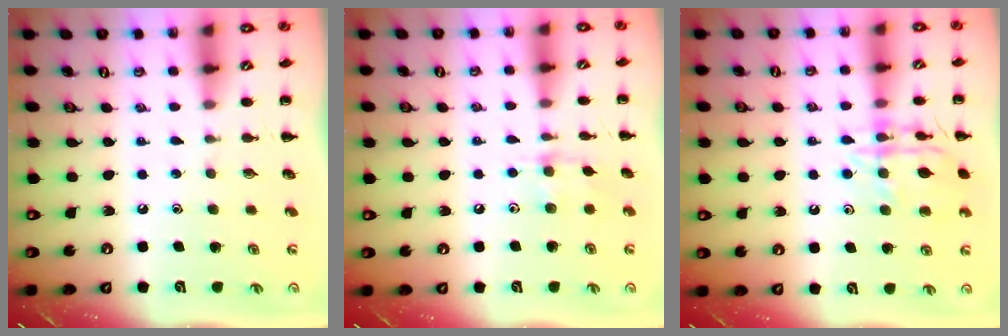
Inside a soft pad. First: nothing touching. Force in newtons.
{"total": 6.0, "press": 6.0, "slide": 0.5}
{"total": 14.8, "press": 14.7, "slide": 1.1}